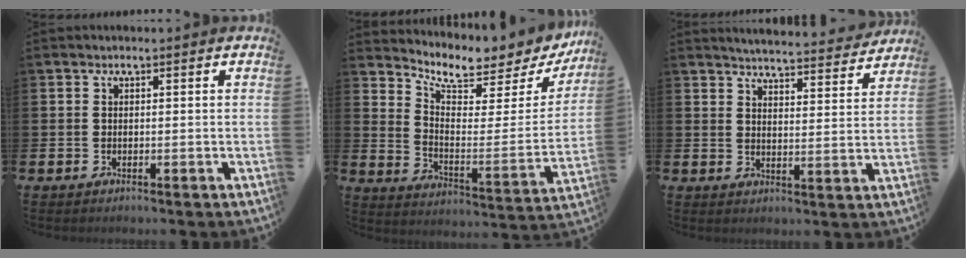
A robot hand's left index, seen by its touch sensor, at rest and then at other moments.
{"total": 6.9, "force": [6.4, 1.7, 1.9], "torque": [-0.063, -0.055, 0.105]}
{"total": 5.0, "force": [5.0, 0.1, 0.5], "torque": [-0.019, -0.042, 0.085]}